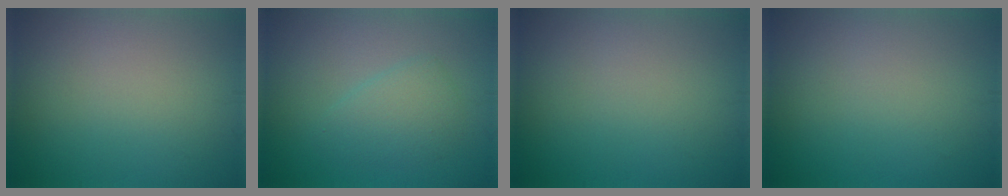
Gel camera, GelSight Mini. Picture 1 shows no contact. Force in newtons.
{"total": 2.6, "press": 2.5, "slide": 0.1}
{"total": 0.0}
{"total": 0.0}